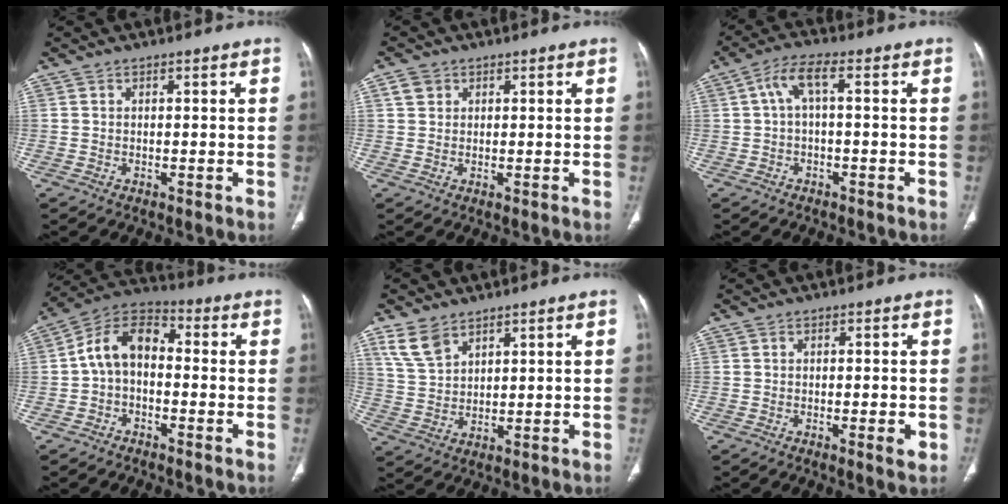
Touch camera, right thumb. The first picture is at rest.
{"total": 2.5, "force": [1.1, 2.1, 0.7], "torque": [0.001, 0.002, 0.020]}
{"total": 4.7, "force": [0.2, 1.5, 4.5], "torque": [-0.097, 0.027, -0.001]}
{"total": 9.7, "force": [-0.7, 6.4, 7.2], "torque": [-0.113, 0.035, -0.031]}
{"total": 6.4, "force": [4.4, 3.5, 3.0], "torque": [-0.047, -0.014, 0.101]}
{"total": 2.8, "force": [-0.9, 0.6, 2.6], "torque": [-0.037, -0.005, -0.011]}